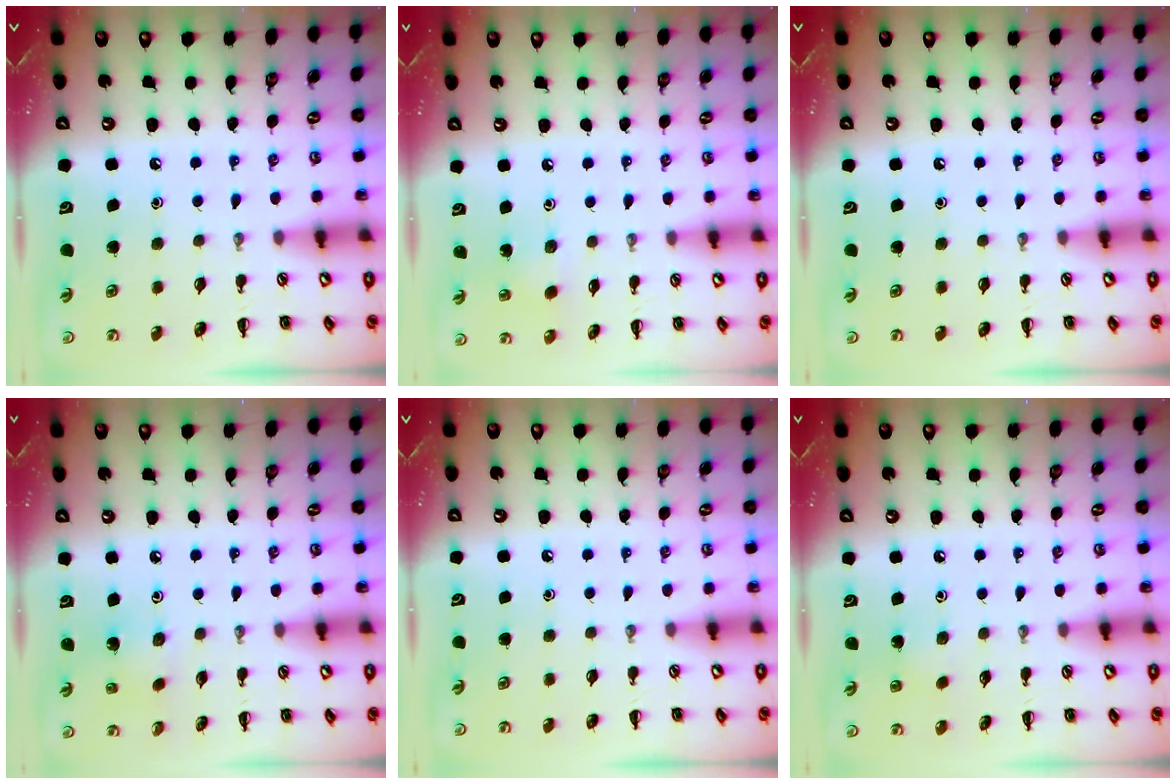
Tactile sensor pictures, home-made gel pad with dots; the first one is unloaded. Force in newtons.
{"total": 2.6, "press": 2.5, "slide": 0.7}
{"total": 0.0}
{"total": 1.5, "press": 1.4, "slide": 0.4}
{"total": 0.0}
{"total": 3.3, "press": 3.1, "slide": 0.9}